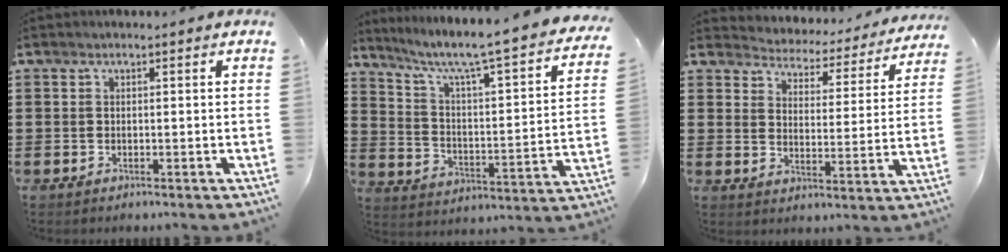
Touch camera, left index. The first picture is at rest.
{"total": 5.4, "force": [4.2, -0.1, 3.5], "torque": [-0.089, -0.049, 0.057]}
{"total": 3.5, "force": [3.5, 0.3, -0.2], "torque": [-0.021, -0.036, 0.052]}